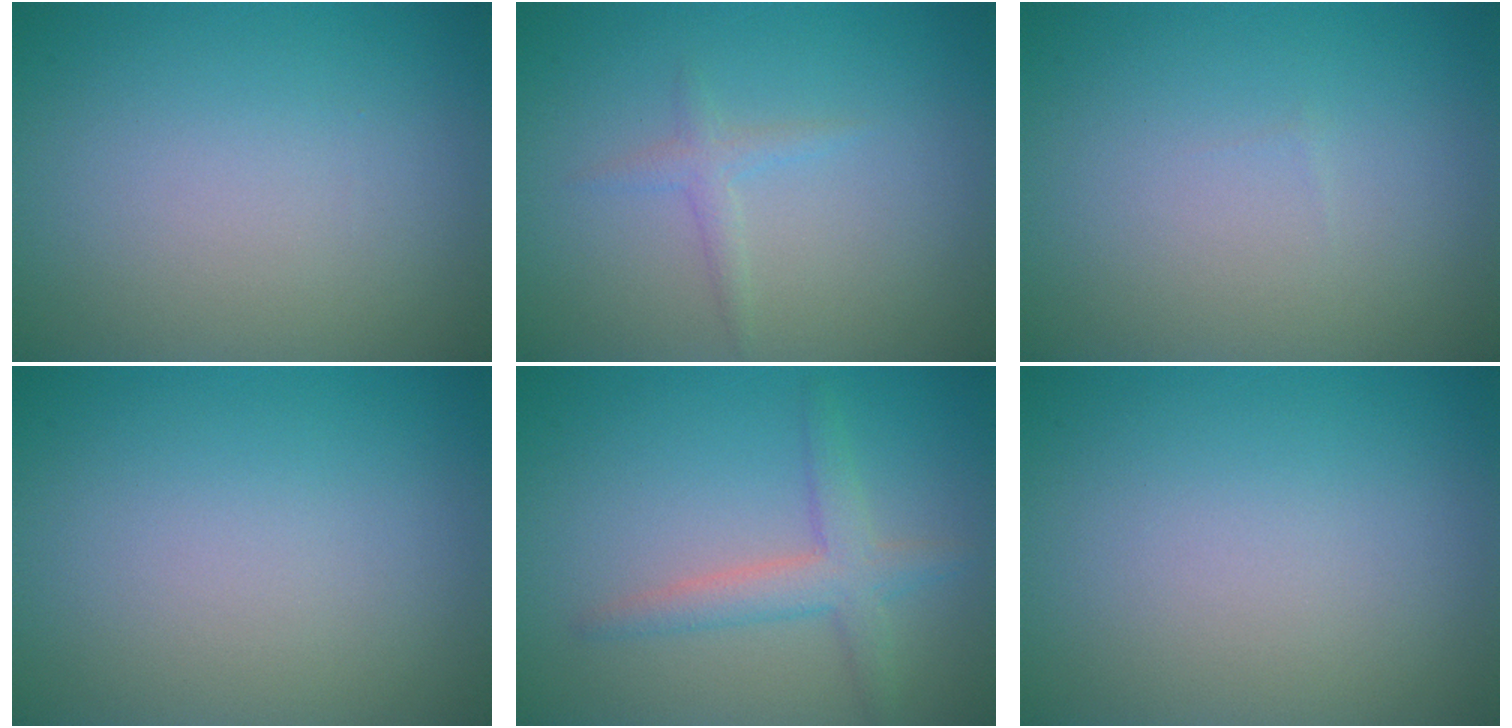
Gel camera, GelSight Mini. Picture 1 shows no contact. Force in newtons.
{"total": 1.2, "press": 1.2, "slide": 0.1}
{"total": 0.0}
{"total": 0.0}
{"total": 3.0, "press": 3.0, "slide": 0.1}
{"total": 0.0}